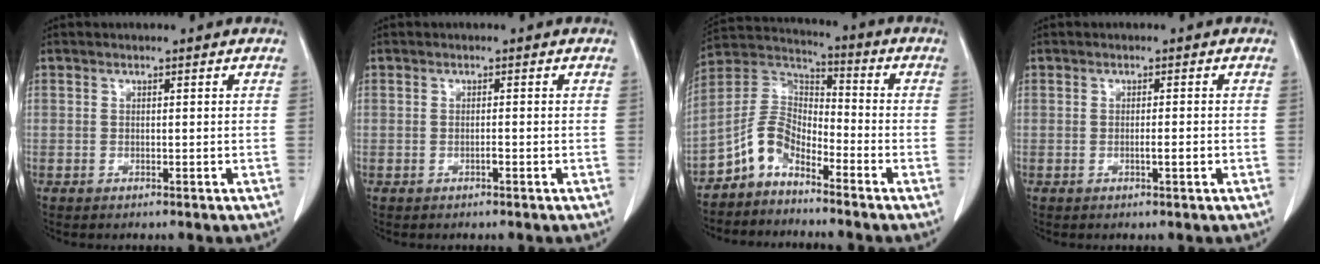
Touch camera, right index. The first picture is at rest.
{"total": 1.0, "force": [-0.4, 0.3, 0.8], "torque": [-0.020, 0.001, -0.006]}
{"total": 8.4, "force": [-5.6, 4.1, 4.8], "torque": [-0.109, 0.024, -0.118]}
{"total": 2.0, "force": [-0.5, 0.4, 1.9], "torque": [-0.038, 0.000, -0.007]}